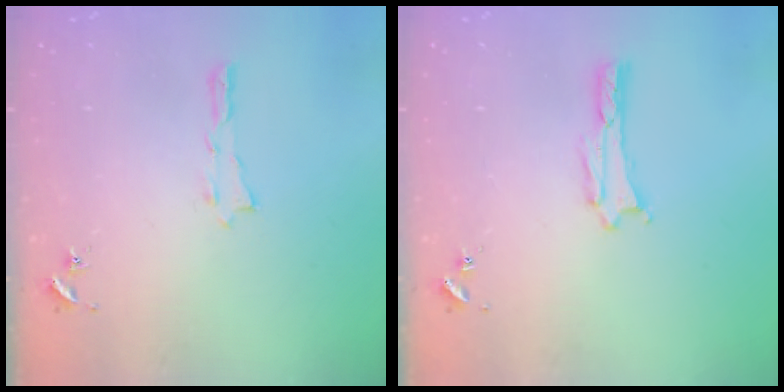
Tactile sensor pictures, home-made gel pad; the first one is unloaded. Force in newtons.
{"total": 1.1, "press": 1.1, "slide": 0.1}